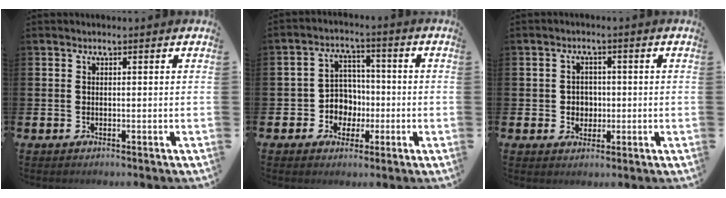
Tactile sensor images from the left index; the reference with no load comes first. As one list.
[{"total": 5.4, "force": [-0.8, 5.1, 1.5], "torque": [-0.042, 0.007, -0.019]}, {"total": 2.7, "force": [0.0, 2.6, 0.8], "torque": [-0.005, 0.002, -0.009]}]